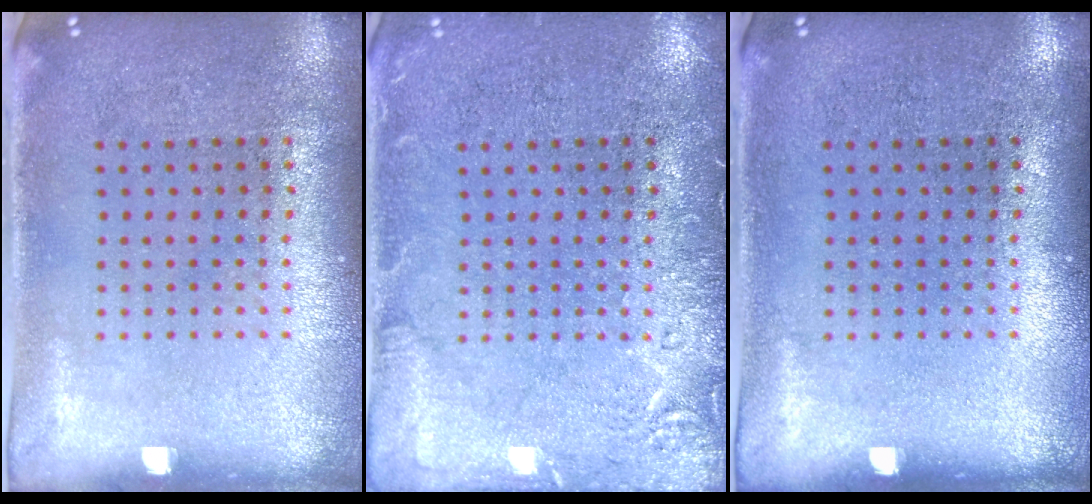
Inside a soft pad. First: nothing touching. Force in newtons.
{"total": 2.7, "press": 2.7, "slide": 0.5}
{"total": 0.0}